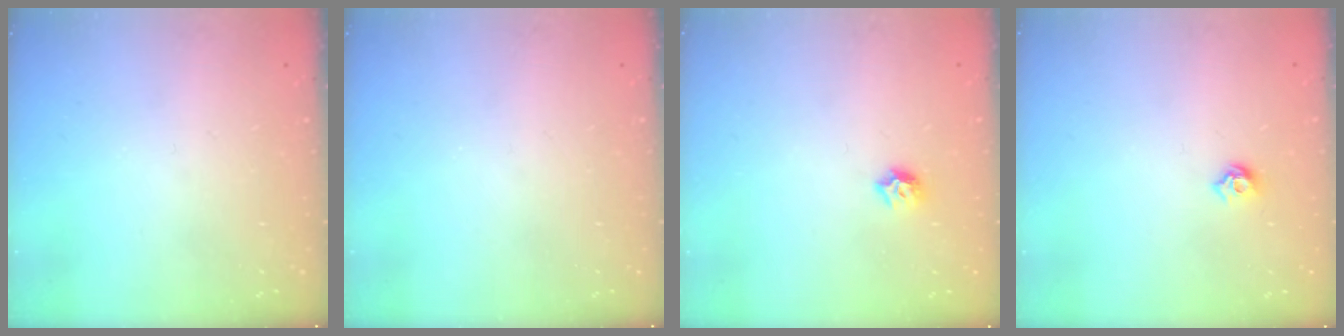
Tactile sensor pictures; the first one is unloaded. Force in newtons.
{"total": 0.0}
{"total": 6.0, "press": 6.0, "slide": 0.8}
{"total": 5.9, "press": 5.8, "slide": 1.0}